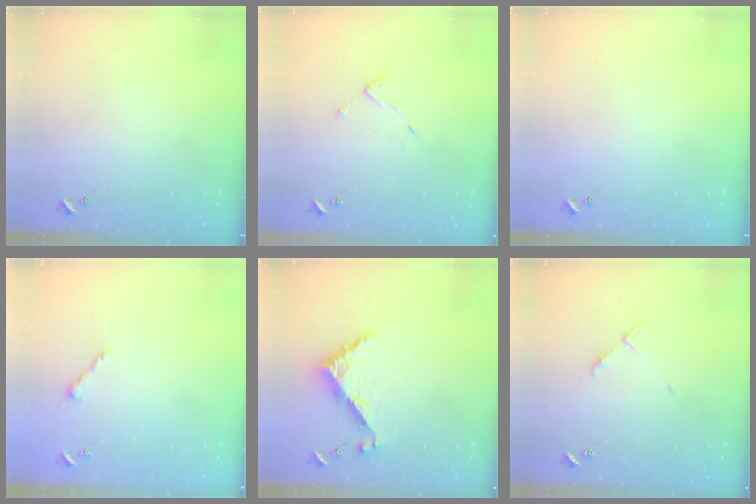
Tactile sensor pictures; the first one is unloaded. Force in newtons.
{"total": 7.5, "press": 7.5, "slide": 0.5}
{"total": 0.0}
{"total": 3.6, "press": 3.6, "slide": 0.4}
{"total": 6.7, "press": 6.6, "slide": 0.6}
{"total": 4.4, "press": 4.3, "slide": 0.5}